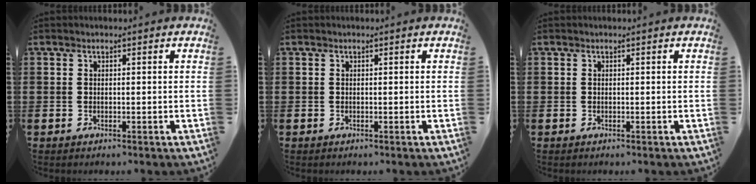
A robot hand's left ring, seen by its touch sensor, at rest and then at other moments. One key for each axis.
{"total": 0.0}
{"total": 0.0}